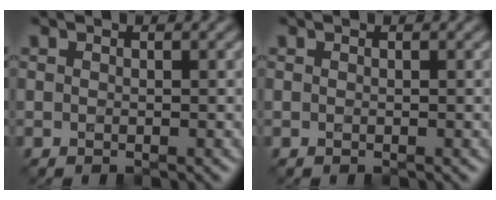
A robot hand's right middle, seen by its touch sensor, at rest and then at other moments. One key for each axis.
{"total": 0.0}